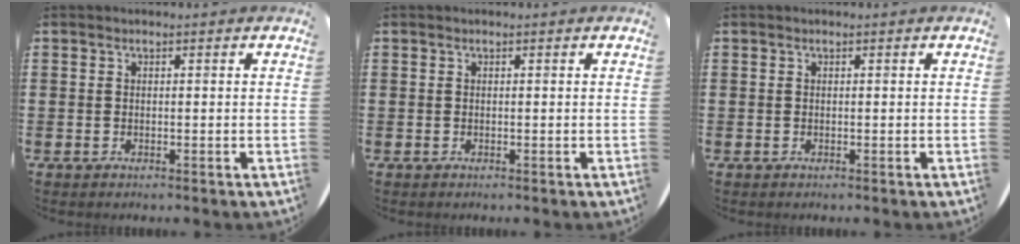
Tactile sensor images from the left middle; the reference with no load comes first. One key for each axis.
{"total": 0.0}
{"total": 0.0}